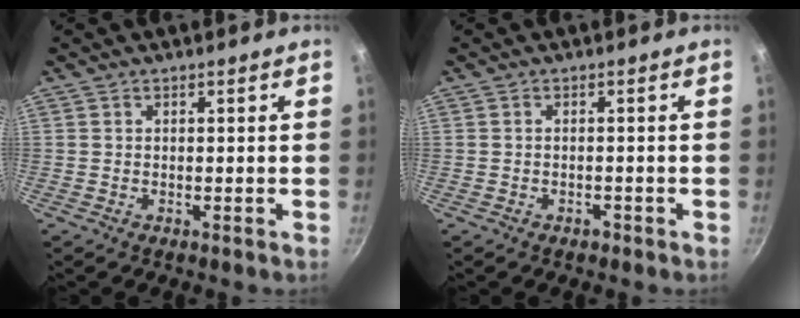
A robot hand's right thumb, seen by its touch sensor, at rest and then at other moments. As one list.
[{"total": 1.1, "force": [-0.7, 0.5, 0.5], "torque": [-0.009, 0.008, -0.007]}]